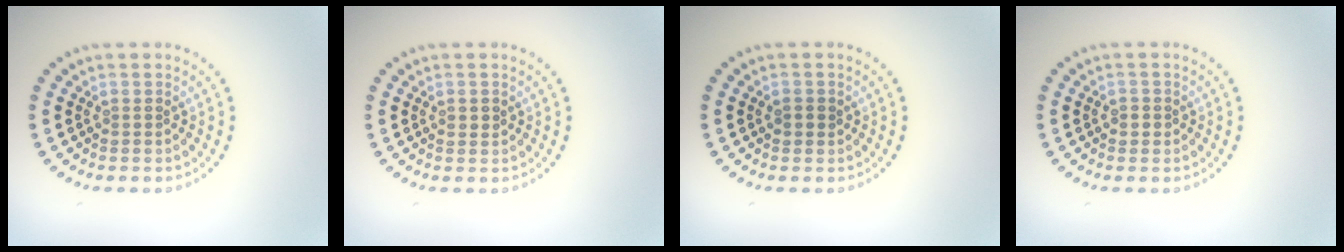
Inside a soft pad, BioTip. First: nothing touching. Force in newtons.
{"total": 0.8, "press": 0.8, "slide": 0.1}
{"total": 1.0, "press": 1.0, "slide": 0.2}
{"total": 1.1, "press": 1.0, "slide": 0.5}